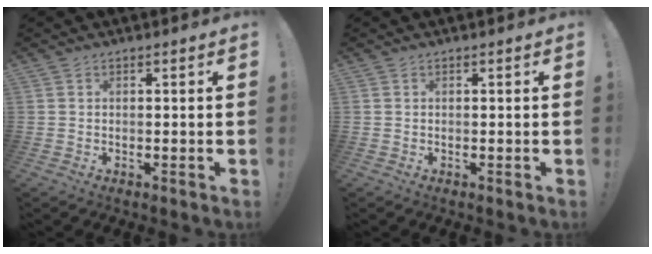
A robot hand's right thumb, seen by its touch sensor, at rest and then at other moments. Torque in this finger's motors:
{"motor_torque": [0.00, 0.00, 0.00, 0.00, 0.03]}